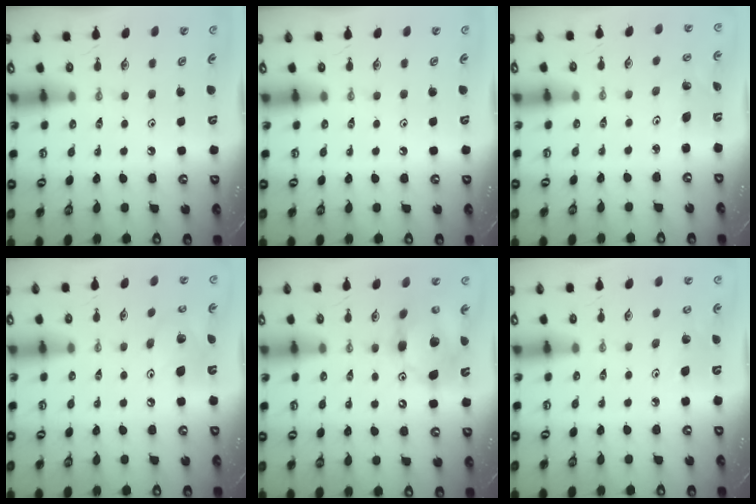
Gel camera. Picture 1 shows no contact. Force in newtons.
{"total": 0.0}
{"total": 1.3, "press": 1.3, "slide": 0.1}
{"total": 12.7, "press": 12.5, "slide": 2.1}
{"total": 14.9, "press": 14.7, "slide": 2.8}
{"total": 6.1, "press": 5.9, "slide": 1.5}